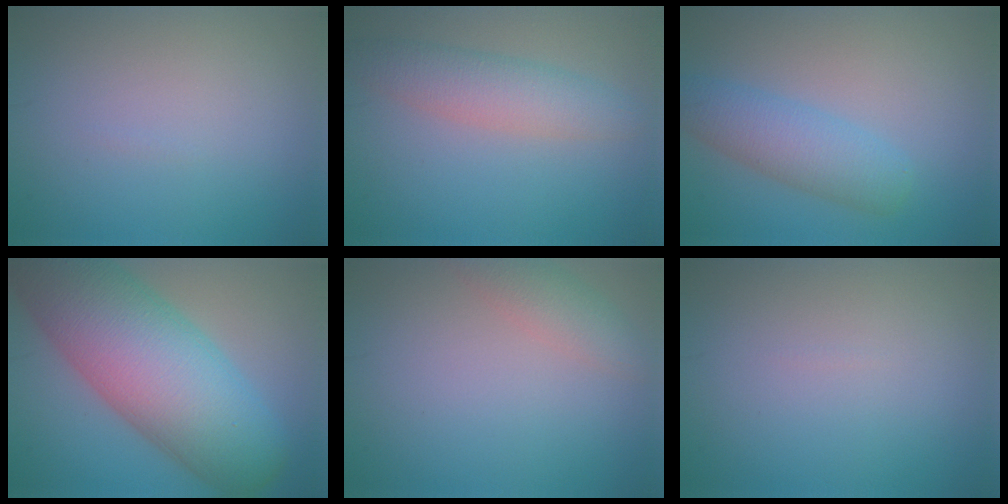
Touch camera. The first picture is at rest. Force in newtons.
{"total": 4.0, "press": 4.0, "slide": 0.1}
{"total": 4.2, "press": 4.2, "slide": 0.1}
{"total": 14.3, "press": 14.2, "slide": 0.5}
{"total": 2.5, "press": 2.5, "slide": 0.2}
{"total": 0.0}